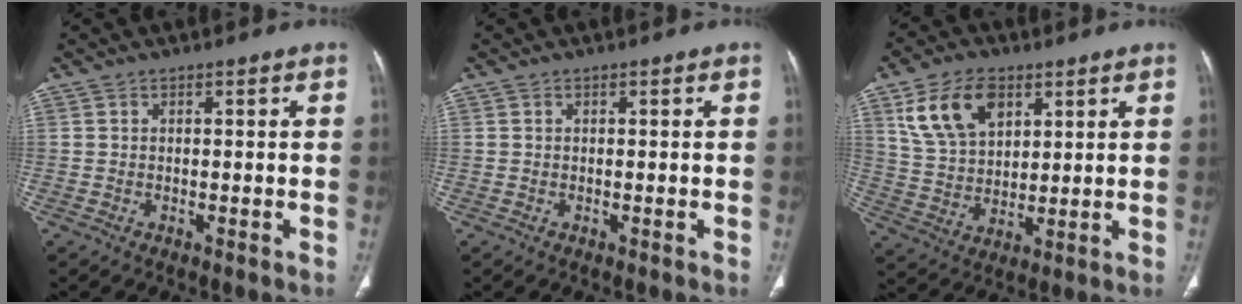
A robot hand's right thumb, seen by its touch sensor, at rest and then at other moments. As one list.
[{"total": 0.0}, {"total": 12.7, "force": [6.1, 7.9, 7.9], "torque": [-0.123, -0.015, 0.123]}]